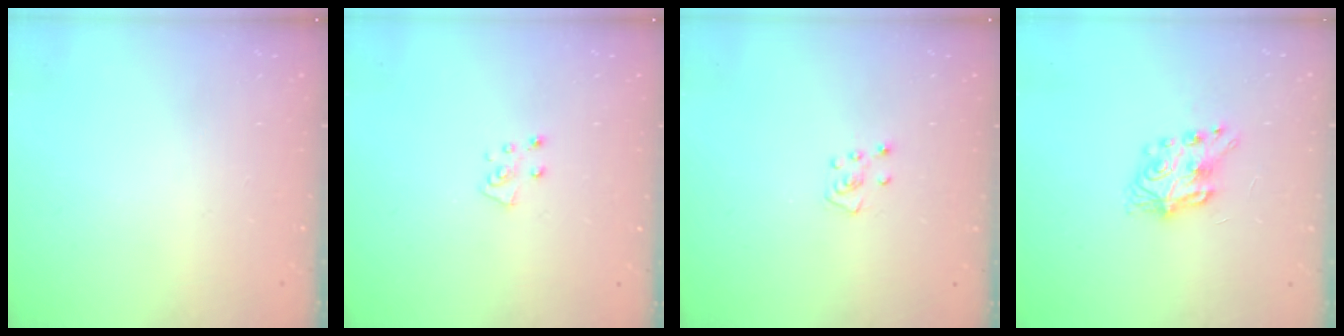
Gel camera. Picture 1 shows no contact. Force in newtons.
{"total": 5.7, "press": 5.7, "slide": 0.7}
{"total": 4.8, "press": 4.8, "slide": 0.4}
{"total": 7.1, "press": 7.1, "slide": 0.4}